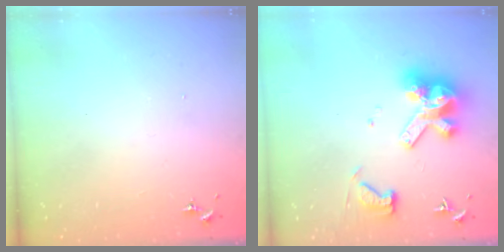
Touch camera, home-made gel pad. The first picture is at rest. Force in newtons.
{"total": 14.7, "press": 14.6, "slide": 1.8}